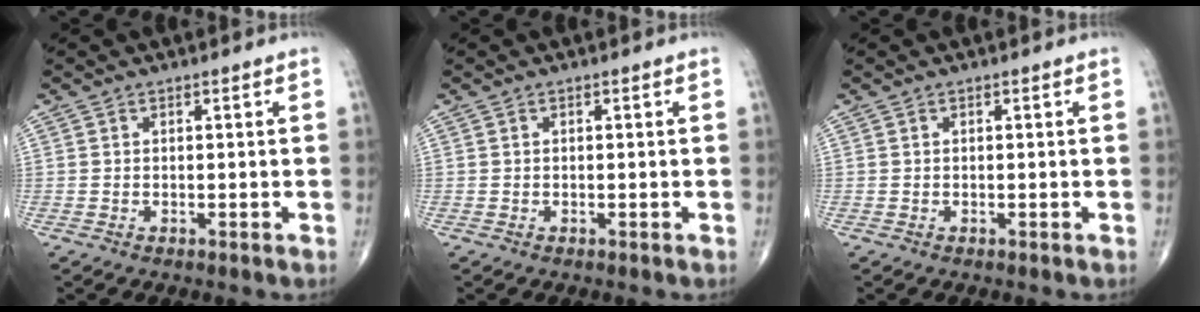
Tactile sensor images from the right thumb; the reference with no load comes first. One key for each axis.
{"total": 0.0}
{"total": 0.0}